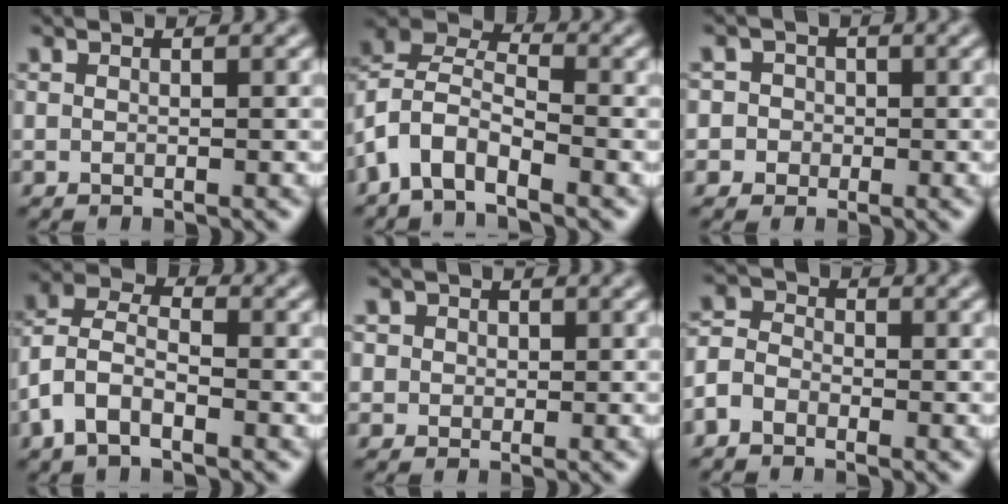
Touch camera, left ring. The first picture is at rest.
{"total": 6.1, "force": [-3.7, 3.0, 3.8], "torque": [-0.074, 0.005, -0.088]}
{"total": 3.5, "force": [-0.1, 3.4, 0.6], "torque": [0.027, 0.021, -0.021]}
{"total": 4.6, "force": [-1.9, 2.6, 3.4], "torque": [-0.076, 0.007, -0.050]}
{"total": 2.6, "force": [1.2, 2.1, 0.8], "torque": [-0.010, 0.006, 0.020]}
{"total": 2.7, "force": [-1.7, 1.8, 1.1], "torque": [-0.026, 0.002, -0.045]}